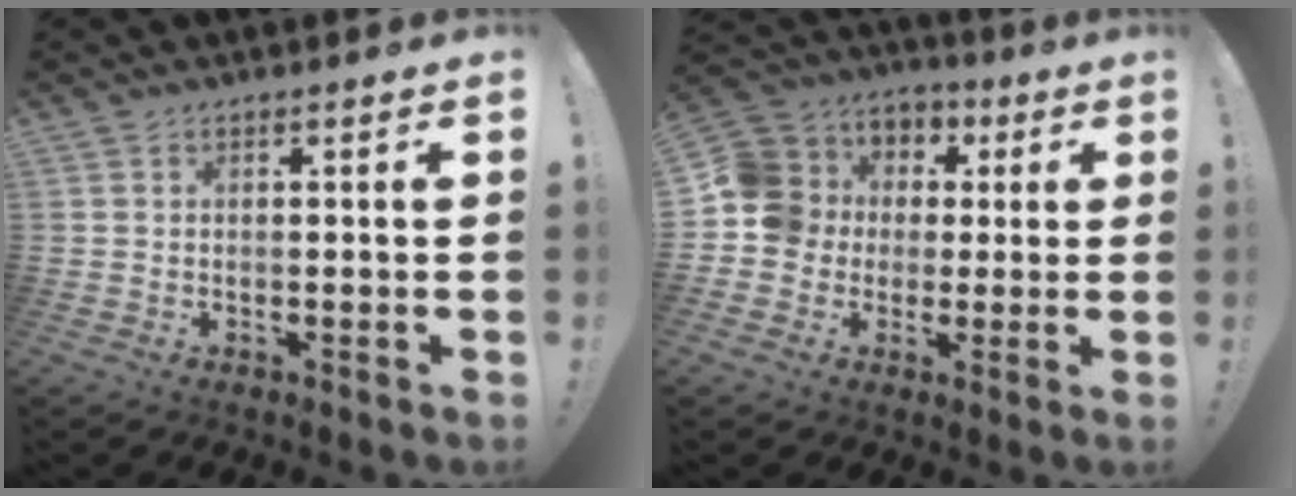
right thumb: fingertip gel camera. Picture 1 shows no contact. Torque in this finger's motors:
{"motor_torque": [0.69, 0.80, 0.40, -0.03, 0.03]}